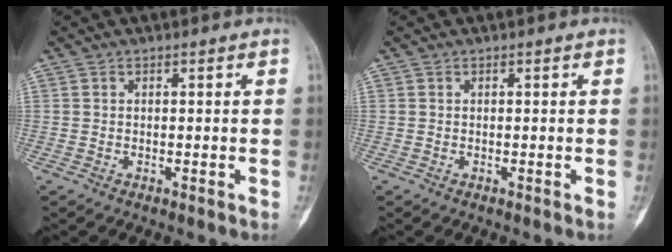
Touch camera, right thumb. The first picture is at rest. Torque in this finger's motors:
{"motor_torque": [0.00, 0.00, 0.08, 0.00, 0.02]}